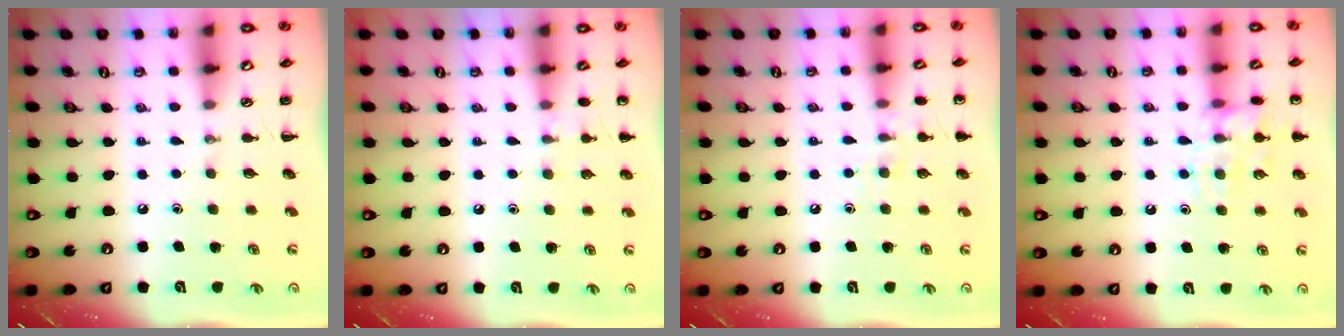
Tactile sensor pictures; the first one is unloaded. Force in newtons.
{"total": 5.3, "press": 5.0, "slide": 1.8}
{"total": 7.6, "press": 7.3, "slide": 2.0}
{"total": 12.1, "press": 12.1, "slide": 0.7}